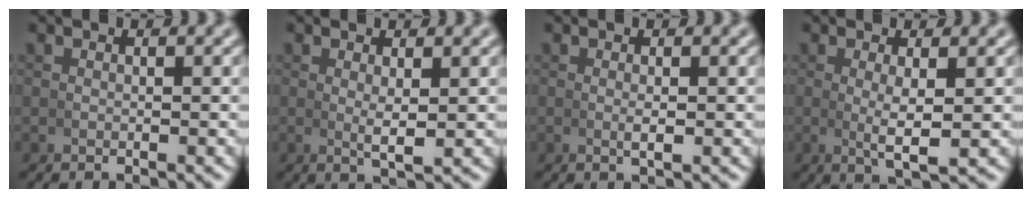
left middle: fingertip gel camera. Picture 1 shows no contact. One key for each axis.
{"total": 2.0, "fx": 0.4, "fy": 0.2, "fz": 1.9, "tx": -0.034, "ty": -0.007, "tz": 0.010}
{"total": 1.0, "fx": 0.0, "fy": 0.1, "fz": 1.0, "tx": -0.020, "ty": 0.000, "tz": 0.000}
{"total": 3.2, "fx": 0.0, "fy": 0.5, "fz": 3.2, "tx": -0.059, "ty": -0.010, "tz": 0.006}